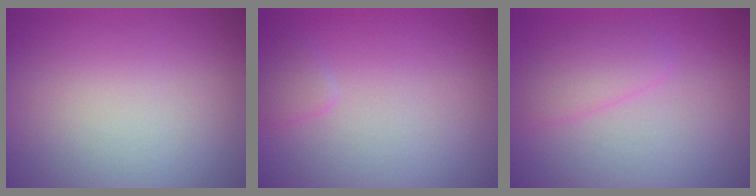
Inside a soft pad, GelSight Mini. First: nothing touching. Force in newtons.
{"total": 1.0, "press": 0.9, "slide": 0.1}
{"total": 2.0, "press": 2.0, "slide": 0.1}